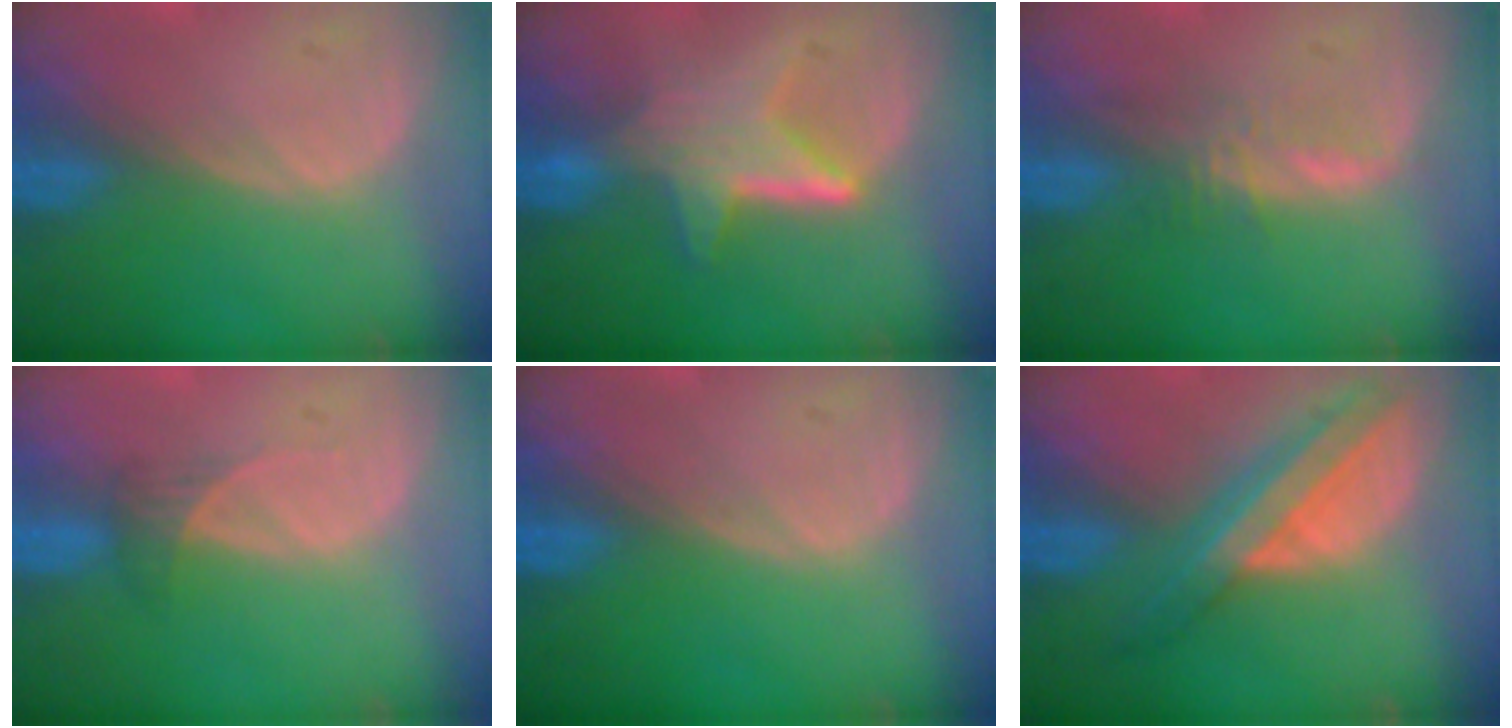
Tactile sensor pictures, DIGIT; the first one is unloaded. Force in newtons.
{"total": 6.6, "press": 5.9, "slide": 3.1}
{"total": 2.9, "press": 2.9, "slide": 0.2}
{"total": 1.8, "press": 1.6, "slide": 0.8}
{"total": 0.0}
{"total": 8.2, "press": 6.9, "slide": 4.4}